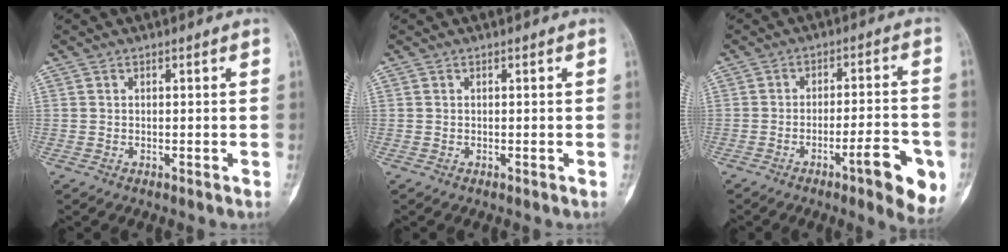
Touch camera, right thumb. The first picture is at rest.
{"total": 0.0}
{"total": 11.9, "force": [-5.1, 2.7, 10.4], "torque": [-0.126, 0.017, -0.068]}